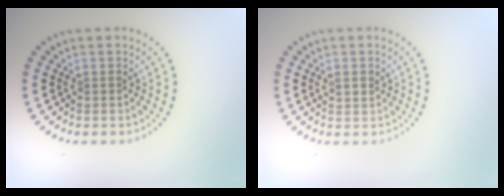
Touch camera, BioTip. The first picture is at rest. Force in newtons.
{"total": 1.0, "press": 1.0, "slide": 0.4}